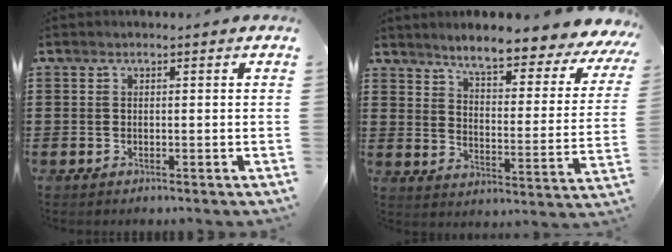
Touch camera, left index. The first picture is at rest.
{"total": 6.6, "force": [5.8, 0.0, 3.2], "torque": [-0.073, -0.046, 0.091]}